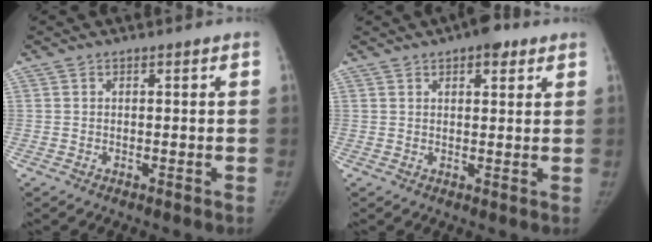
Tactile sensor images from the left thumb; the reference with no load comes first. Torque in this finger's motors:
{"motor_torque": [0.38, -0.34, 0.50, -0.41, 0.14]}